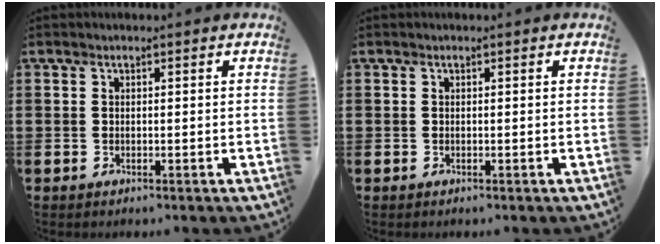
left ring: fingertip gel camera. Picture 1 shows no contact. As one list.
[{"total": 0.0}]